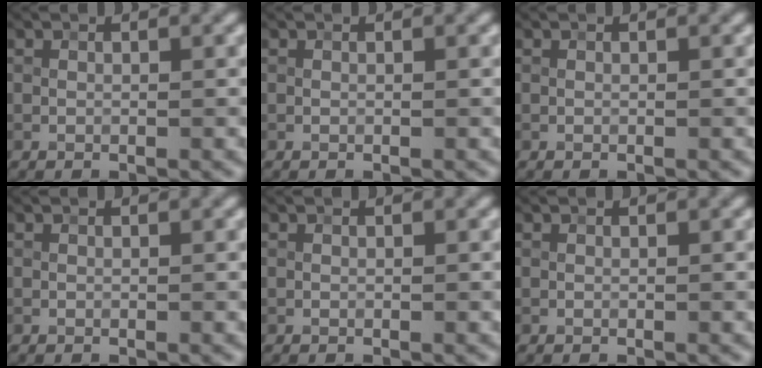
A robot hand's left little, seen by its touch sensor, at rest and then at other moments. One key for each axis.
{"total": 0.0}
{"total": 0.0}
{"total": 0.0}
{"total": 0.0}
{"total": 0.0}